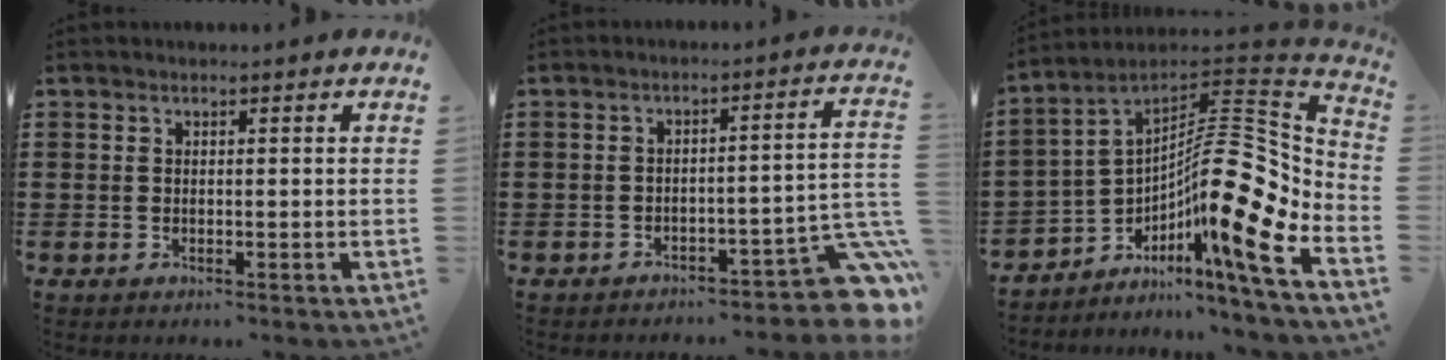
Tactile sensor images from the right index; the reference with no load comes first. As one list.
[{"total": 7.2, "force": [-4.8, 2.0, 5.0], "torque": [-0.057, -0.003, -0.087]}, {"total": 17.0, "force": [-3.2, 4.2, 16.1], "torque": [-0.251, -0.026, -0.069]}]